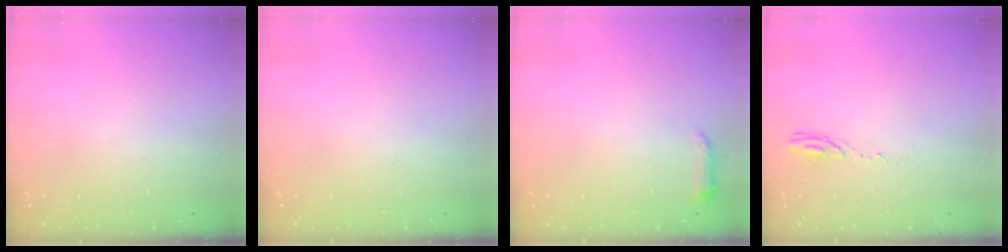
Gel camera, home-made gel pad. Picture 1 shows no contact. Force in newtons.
{"total": 8.9, "press": 3.1, "slide": 8.3}
{"total": 3.7, "press": 3.7, "slide": 0.7}
{"total": 4.1, "press": 4.1, "slide": 0.4}